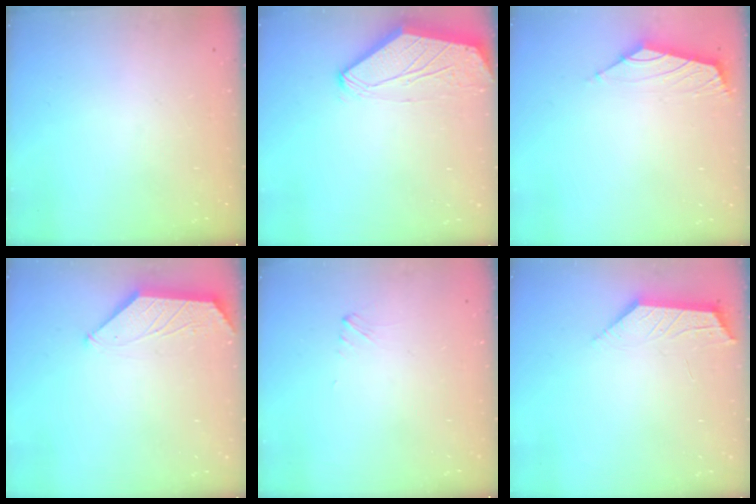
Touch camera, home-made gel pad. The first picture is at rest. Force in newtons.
{"total": 0.0}
{"total": 1.8, "press": 1.6, "slide": 0.6}
{"total": 1.1, "press": 1.0, "slide": 0.4}
{"total": 1.5, "press": 1.5, "slide": 0.2}
{"total": 2.2, "press": 2.2, "slide": 0.5}